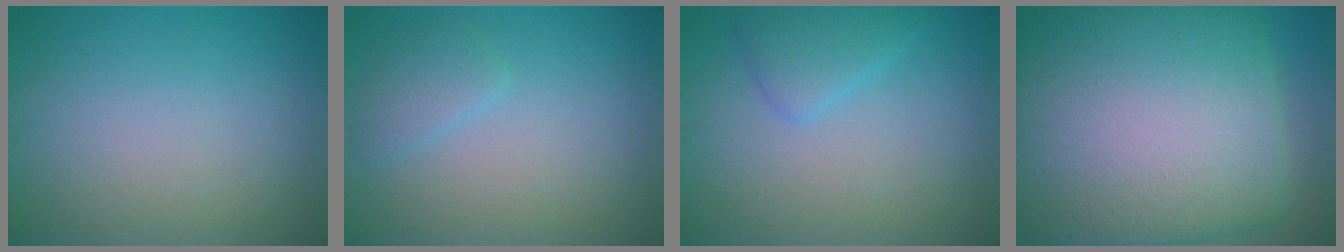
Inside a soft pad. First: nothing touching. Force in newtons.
{"total": 1.7, "press": 1.7, "slide": 0.1}
{"total": 2.3, "press": 2.3, "slide": 0.2}
{"total": 21.4, "press": 21.4, "slide": 0.5}